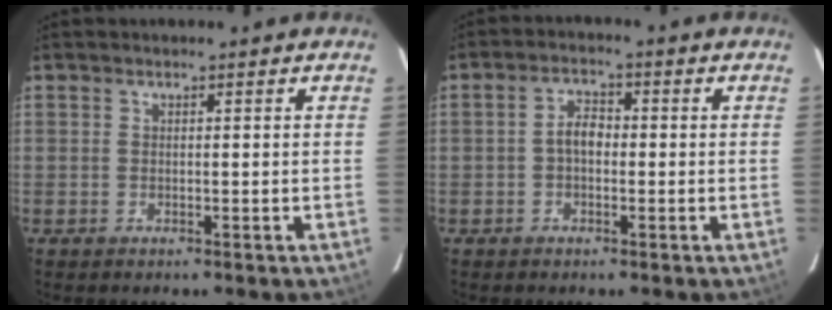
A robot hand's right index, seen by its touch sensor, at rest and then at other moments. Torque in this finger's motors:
{"motor_torque": [0.34, -0.03, 0.18, 0.04]}